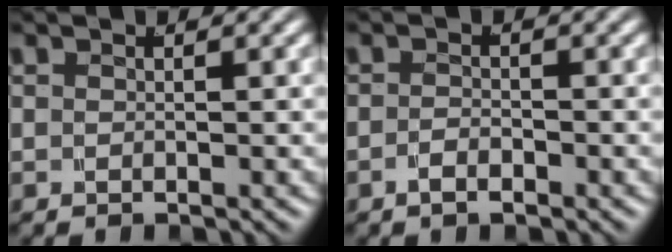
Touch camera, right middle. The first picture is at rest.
{"total": 1.5, "force": [-1.0, 0.7, 0.7], "torque": [-0.010, 0.001, -0.022]}